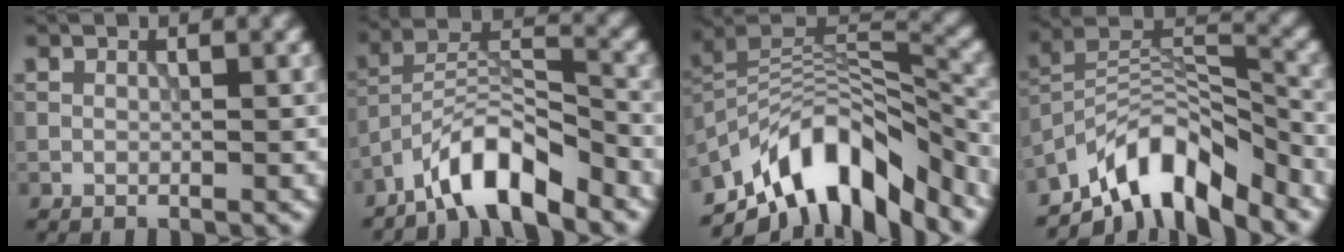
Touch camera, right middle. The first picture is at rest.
{"total": 6.9, "force": [-5.4, 1.7, 4.0], "torque": [-0.067, 0.011, -0.101]}
{"total": 11.0, "force": [-7.6, 4.6, 6.5], "torque": [-0.096, 0.007, -0.141]}
{"total": 9.1, "force": [-6.8, 3.3, 5.1], "torque": [-0.072, 0.002, -0.136]}